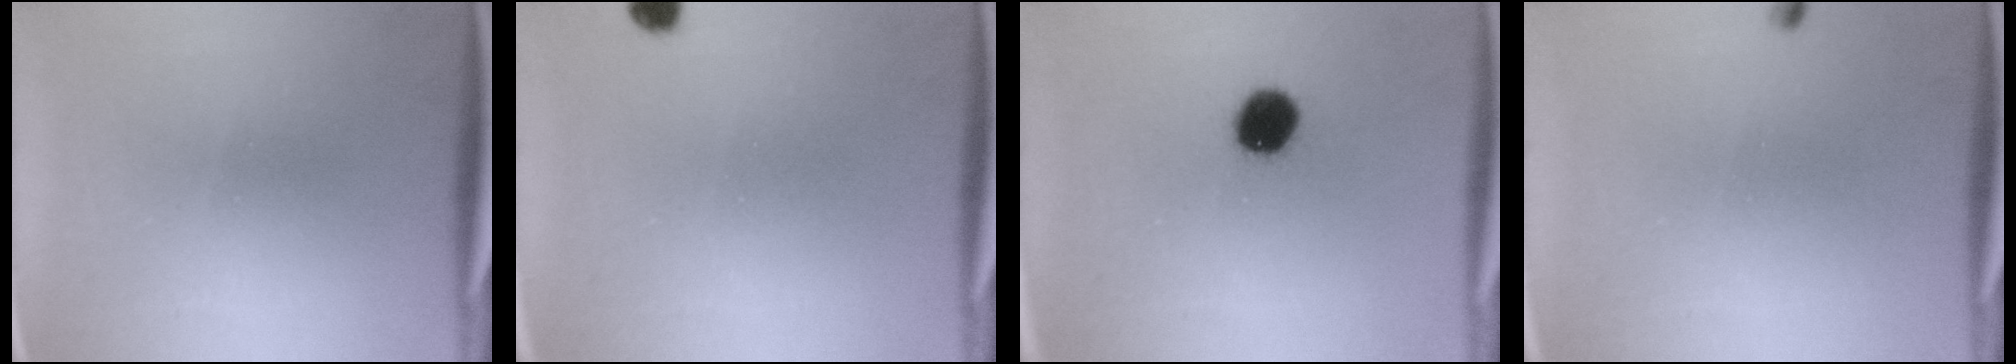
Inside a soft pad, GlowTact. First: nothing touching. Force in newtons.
{"total": 1.8}
{"total": 7.8}
{"total": 0.6}